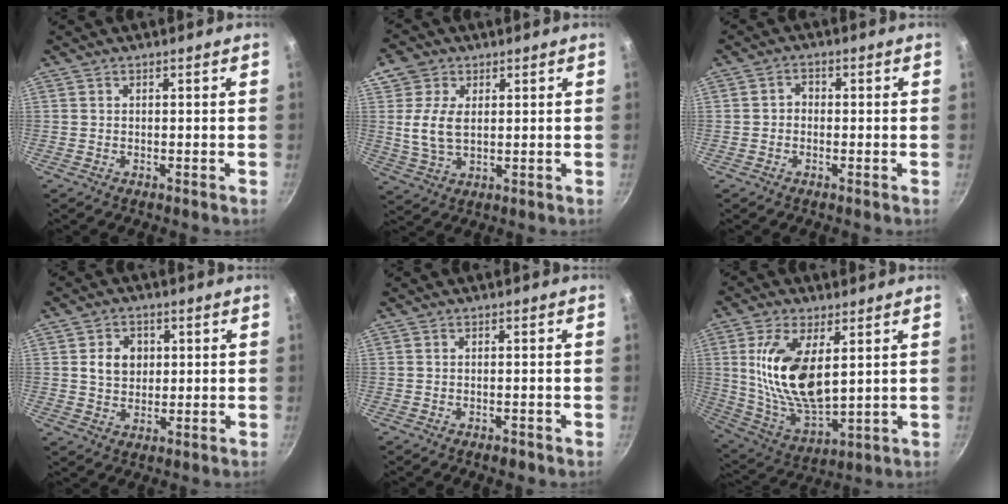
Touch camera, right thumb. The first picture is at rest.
{"total": 7.8, "force": [1.5, 5.3, 5.6], "torque": [-0.098, -0.009, 0.025]}
{"total": 2.1, "force": [-0.5, 1.8, 1.0], "torque": [-0.010, 0.011, -0.013]}
{"total": 5.9, "force": [1.1, 4.8, 3.2], "torque": [-0.031, 0.002, 0.017]}
{"total": 1.7, "force": [-1.0, 0.7, 1.1], "torque": [-0.023, 0.008, -0.011]}
{"total": 16.7, "force": [3.7, 8.0, 14.1], "torque": [-0.265, -0.027, 0.082]}